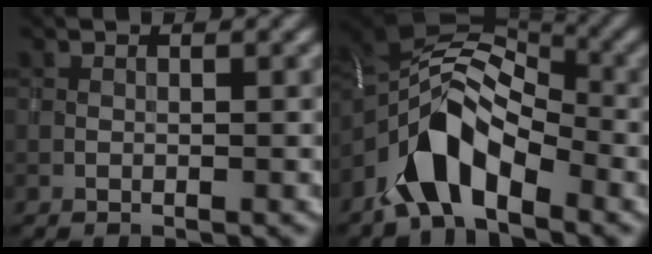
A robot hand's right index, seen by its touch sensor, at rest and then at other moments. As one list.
[{"total": 7.9, "force": [-4.2, 4.0, 5.3], "torque": [-0.087, 0.011, -0.087]}]